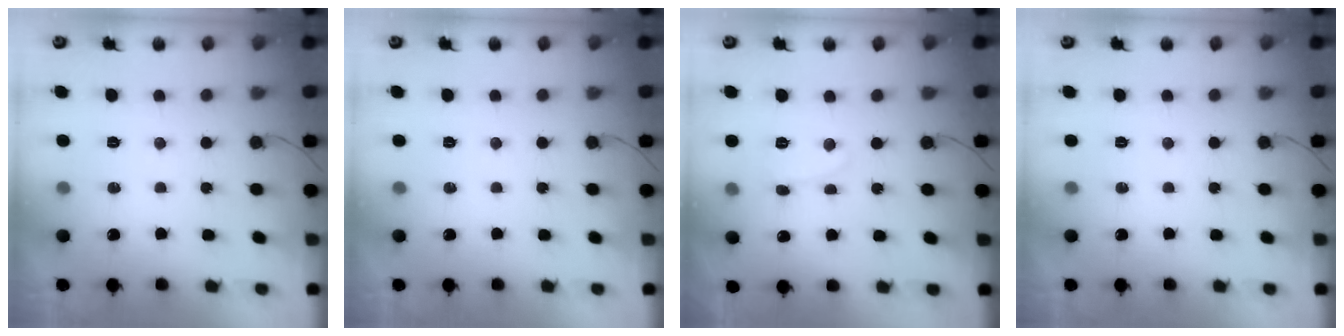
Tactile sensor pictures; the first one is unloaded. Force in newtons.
{"total": 0.0}
{"total": 4.2, "press": 4.1, "slide": 0.5}
{"total": 0.0}